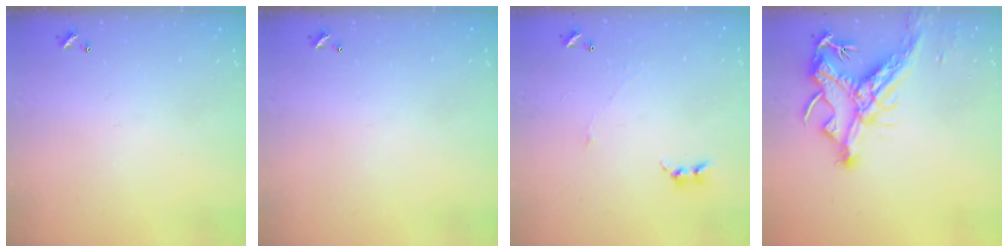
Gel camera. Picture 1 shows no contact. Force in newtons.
{"total": 0.0}
{"total": 1.3, "press": 1.2, "slide": 0.3}
{"total": 14.5, "press": 14.4, "slide": 1.9}